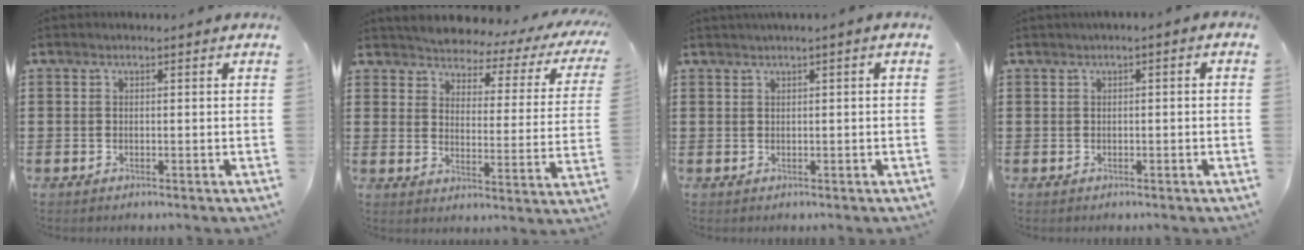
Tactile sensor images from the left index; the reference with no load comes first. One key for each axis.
{"total": 3.0, "fx": 2.9, "fy": 0.4, "fz": 0.3, "tx": -0.031, "ty": -0.032, "tz": 0.040}
{"total": 0.7, "fx": 0.2, "fy": -0.2, "fz": 0.6, "tx": -0.009, "ty": -0.004, "tz": 0.005}
{"total": 0.8, "fx": -0.6, "fy": 0.2, "fz": 0.5, "tx": -0.009, "ty": -0.002, "tz": -0.012}